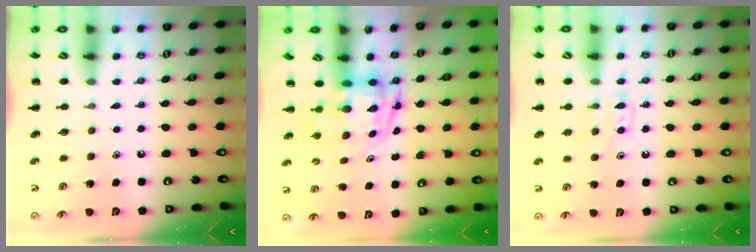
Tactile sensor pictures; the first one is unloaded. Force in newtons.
{"total": 3.6, "press": 3.5, "slide": 0.7}
{"total": 3.9, "press": 3.8, "slide": 1.1}